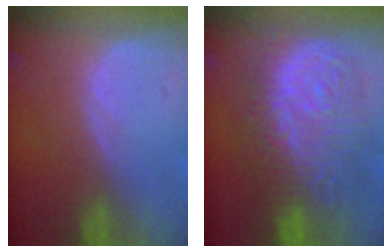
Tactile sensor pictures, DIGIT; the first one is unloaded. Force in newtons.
{"total": 13.0, "press": 12.9, "slide": 1.5}